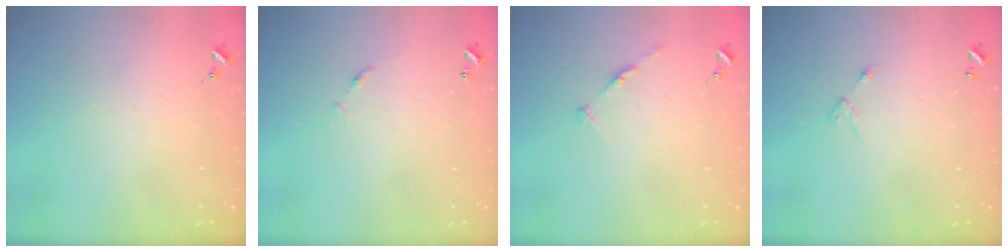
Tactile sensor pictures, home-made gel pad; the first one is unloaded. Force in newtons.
{"total": 6.4, "press": 6.4, "slide": 0.5}
{"total": 4.9, "press": 4.9, "slide": 0.5}
{"total": 5.4, "press": 5.4, "slide": 0.4}